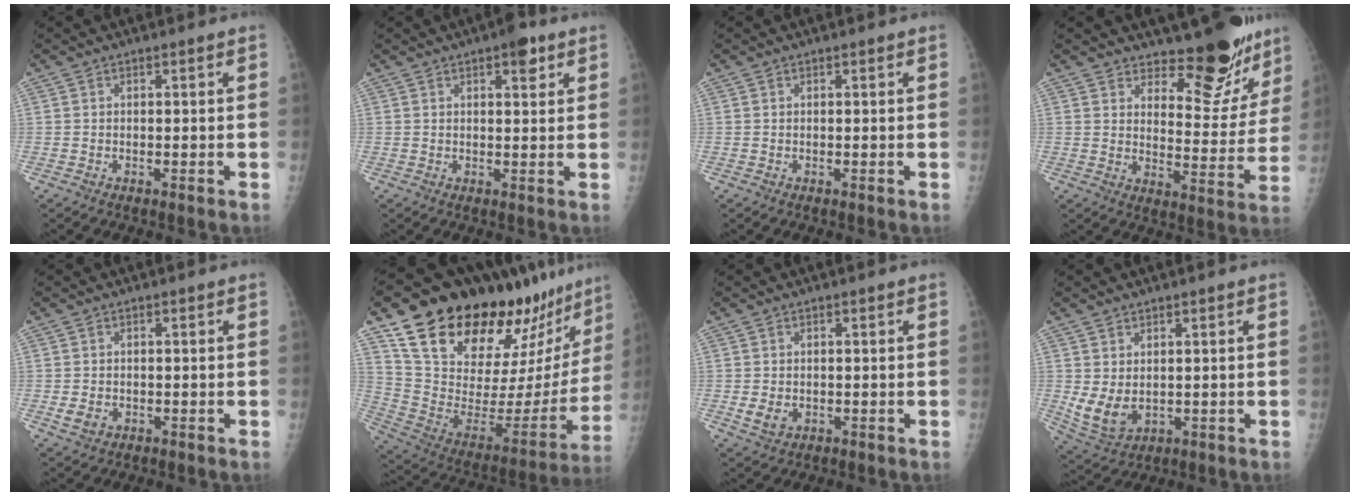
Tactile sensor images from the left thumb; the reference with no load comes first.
{"total": 4.0, "force": [2.2, 1.5, 2.9], "torque": [-0.027, -0.008, 0.027]}
{"total": 0.0}
{"total": 12.7, "force": [10.8, 4.8, 4.7], "torque": [-0.019, -0.103, 0.150]}
{"total": 2.4, "force": [-0.5, 1.9, 1.3], "torque": [-0.023, -0.002, -0.003]}
{"total": 33.0, "force": [26.0, 11.5, 16.9], "torque": [-0.242, -0.128, 0.386]}
{"total": 2.9, "force": [-0.3, 2.3, 1.7], "torque": [-0.026, -0.004, 0.004]}
{"total": 6.5, "force": [0.9, 4.5, 4.6], "torque": [-0.084, -0.018, 0.037]}